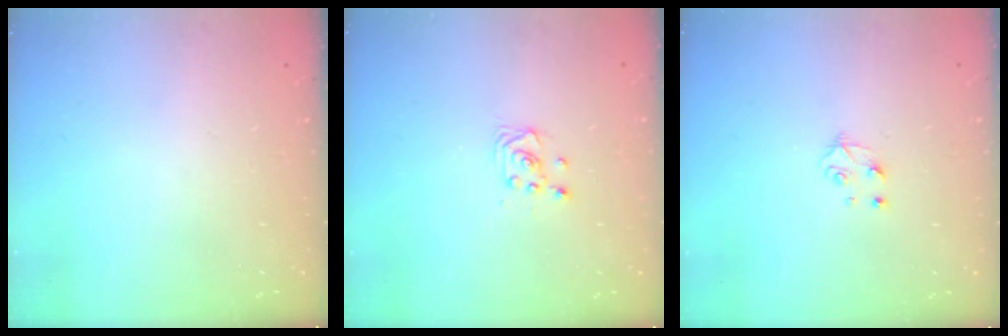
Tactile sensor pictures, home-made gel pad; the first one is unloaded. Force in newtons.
{"total": 2.6, "press": 2.6, "slide": 0.2}
{"total": 4.3, "press": 4.3, "slide": 0.5}